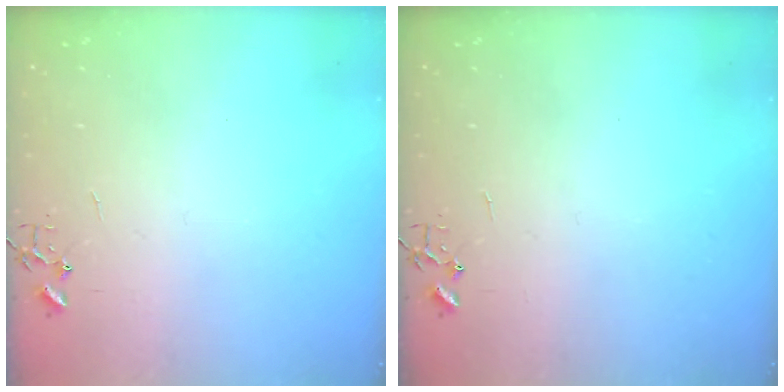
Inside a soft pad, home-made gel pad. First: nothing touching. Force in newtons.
{"total": 0.0}